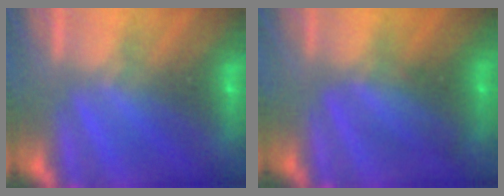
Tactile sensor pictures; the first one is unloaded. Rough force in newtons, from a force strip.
{"total": 2.4}